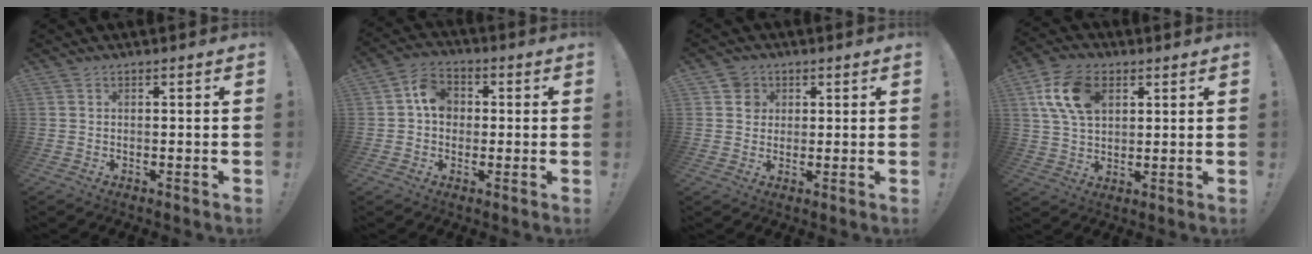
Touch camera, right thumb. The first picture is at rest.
{"total": 7.9, "force": [1.0, 6.5, 4.5], "torque": [-0.071, 0.017, 0.021]}
{"total": 4.6, "force": [1.5, 4.3, 1.0], "torque": [-0.013, 0.002, 0.026]}
{"total": 14.2, "force": [4.8, 9.3, 9.6], "torque": [-0.173, 0.005, 0.094]}